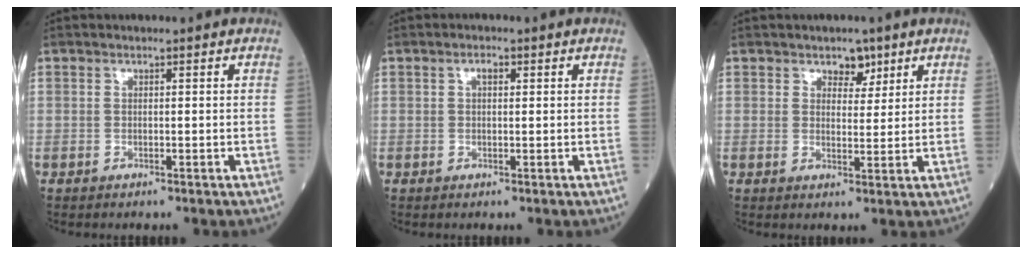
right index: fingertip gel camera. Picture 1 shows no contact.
{"total": 1.4, "force": [0.5, 0.6, 1.1], "torque": [-0.024, 0.003, 0.007]}
{"total": 3.2, "force": [2.2, 1.9, 1.5], "torque": [-0.017, -0.001, 0.033]}